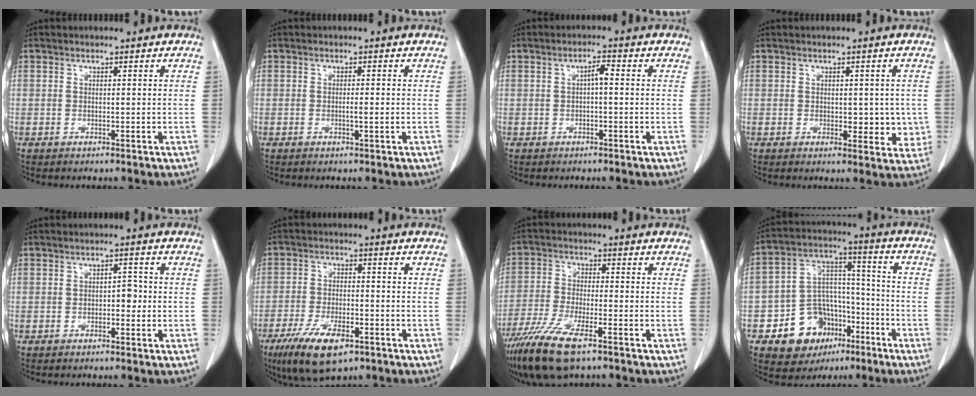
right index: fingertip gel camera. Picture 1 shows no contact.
{"total": 1.3, "force": [-0.2, 0.0, 1.2], "torque": [-0.021, -0.001, -0.004]}
{"total": 2.0, "force": [0.1, 0.4, 2.0], "torque": [-0.031, 0.005, 0.001]}
{"total": 4.7, "force": [0.0, 2.9, 3.7], "torque": [-0.024, -0.001, 0.005]}
{"total": 2.0, "force": [-0.4, 1.1, 1.6], "torque": [-0.016, 0.006, -0.006]}
{"total": 10.1, "force": [-5.9, 3.5, 7.4], "torque": [-0.137, -0.015, -0.099]}
{"total": 10.4, "force": [-6.9, 2.1, 7.5], "torque": [-0.149, -0.026, -0.125]}
{"total": 13.3, "force": [-6.7, 10.1, 5.5], "torque": [-0.089, 0.052, -0.097]}